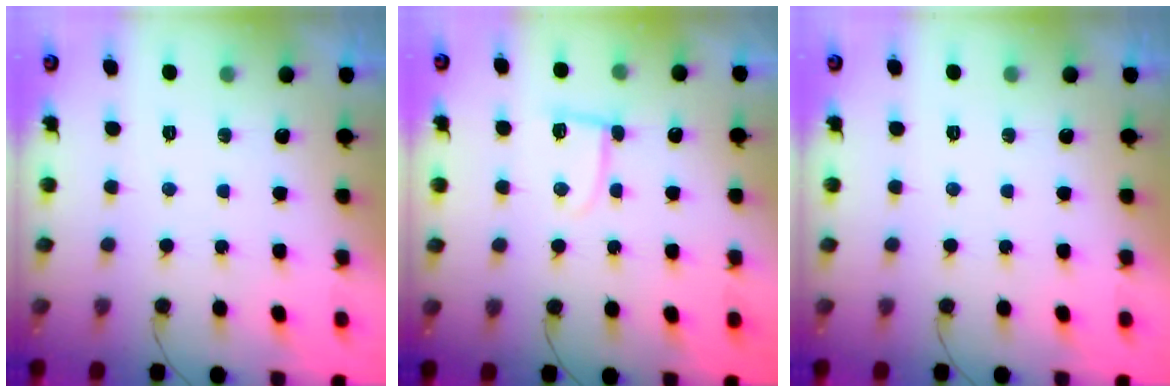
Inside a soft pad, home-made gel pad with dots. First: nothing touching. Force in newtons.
{"total": 4.6, "press": 4.5, "slide": 0.6}
{"total": 0.0}